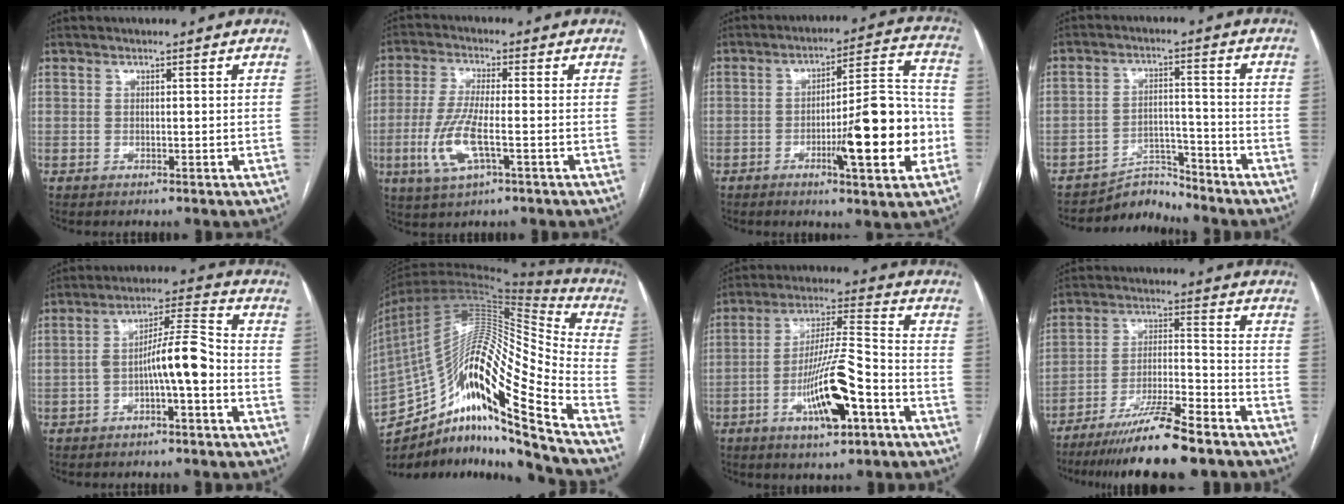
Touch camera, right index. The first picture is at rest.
{"total": 8.5, "force": [-2.5, 1.6, 7.9], "torque": [-0.175, -0.009, -0.049]}
{"total": 15.3, "force": [-4.2, 2.2, 14.6], "torque": [-0.211, 0.012, -0.059]}
{"total": 5.0, "force": [-4.8, 0.6, -1.2], "torque": [0.026, 0.015, -0.078]}
{"total": 8.2, "force": [-2.6, 0.9, 7.7], "torque": [-0.132, 0.028, -0.042]}
{"total": 25.2, "force": [-15.3, 2.6, 19.8], "torque": [-0.362, 0.024, -0.272]}
{"total": 12.9, "force": [-5.5, 2.0, 11.5], "torque": [-0.213, 0.001, -0.092]}
{"total": 13.7, "force": [-10.9, 0.8, 8.3], "torque": [-0.142, -0.018, -0.185]}